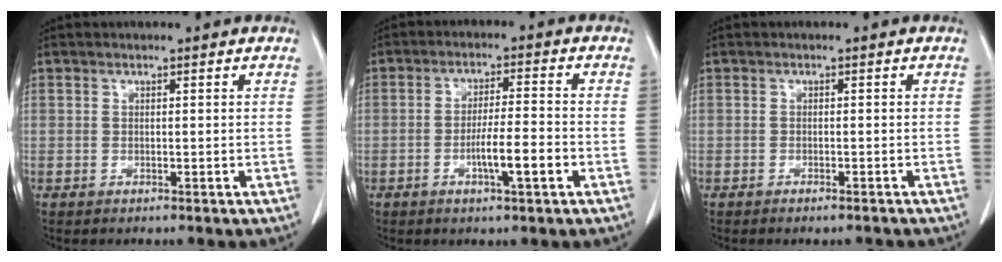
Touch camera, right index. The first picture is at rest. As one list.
[{"total": 6.2, "force": [-2.4, 0.3, 5.7], "torque": [-0.103, -0.002, -0.040]}, {"total": 2.3, "force": [-2.1, 0.6, 0.9], "torque": [-0.012, -0.003, -0.024]}]